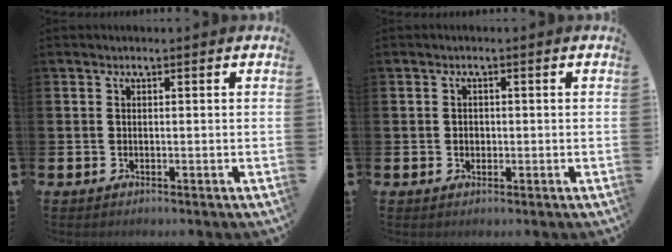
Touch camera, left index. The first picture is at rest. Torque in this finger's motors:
{"motor_torque": [0.17, -0.07, -0.01, 0.00]}